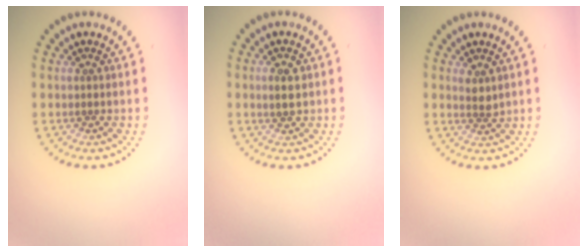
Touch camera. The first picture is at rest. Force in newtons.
{"total": 1.7, "press": 1.7, "slide": 0.1}
{"total": 1.5, "press": 1.2, "slide": 0.9}